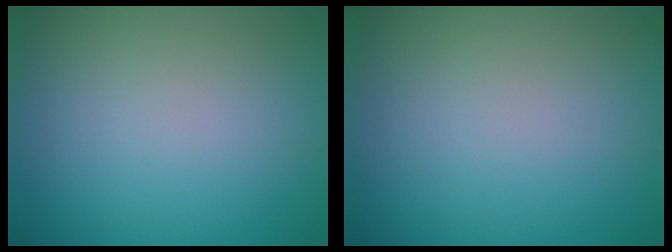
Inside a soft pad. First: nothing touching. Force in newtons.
{"total": 0.0}